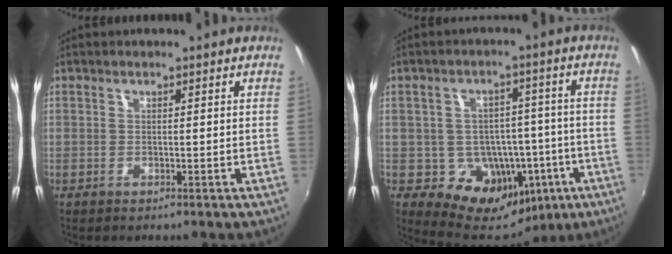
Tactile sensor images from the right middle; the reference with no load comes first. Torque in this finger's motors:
{"motor_torque": [0.74, -0.75, 0.10, 0.03]}